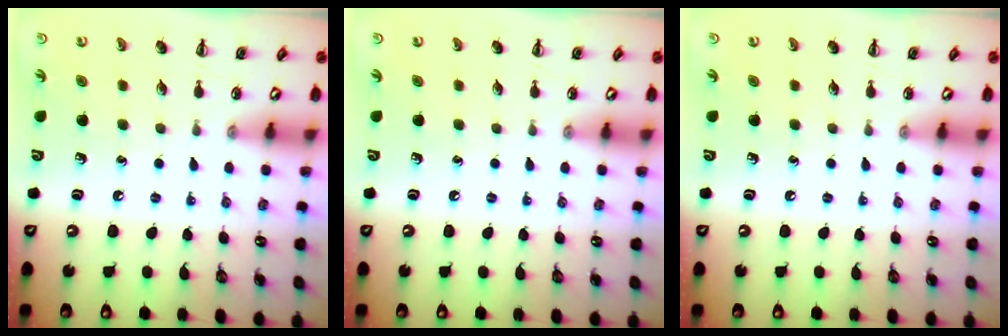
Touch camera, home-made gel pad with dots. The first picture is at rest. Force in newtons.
{"total": 0.0}
{"total": 0.0}